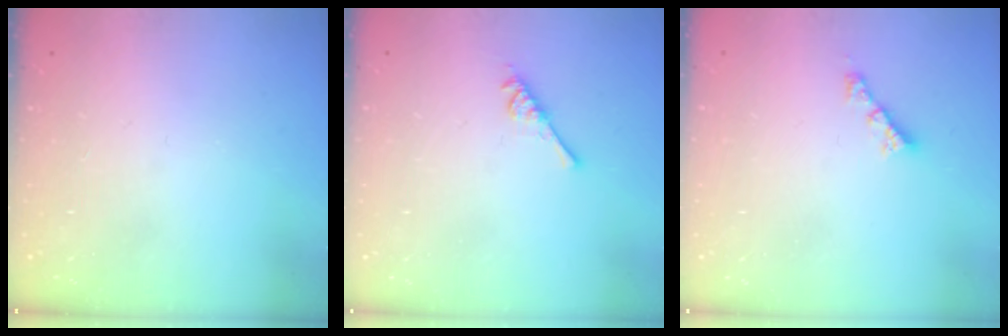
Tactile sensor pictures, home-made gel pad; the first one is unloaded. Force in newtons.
{"total": 5.0, "press": 4.9, "slide": 0.8}
{"total": 2.6, "press": 2.6, "slide": 0.1}